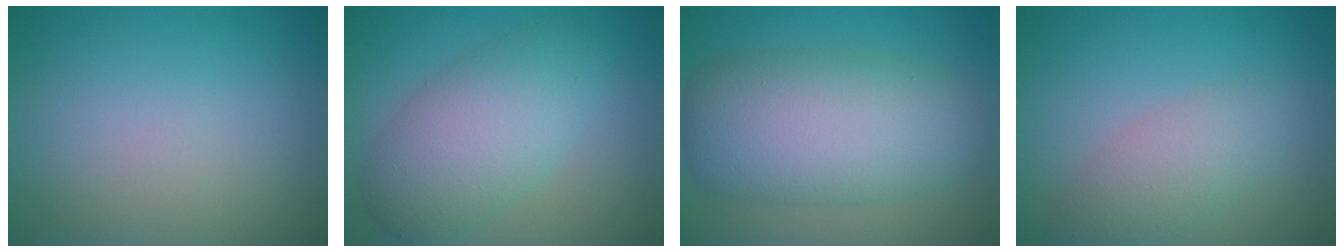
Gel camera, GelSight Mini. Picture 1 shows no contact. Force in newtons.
{"total": 6.4, "press": 6.4, "slide": 0.2}
{"total": 9.6, "press": 9.6, "slide": 0.1}
{"total": 3.4, "press": 3.4, "slide": 0.1}